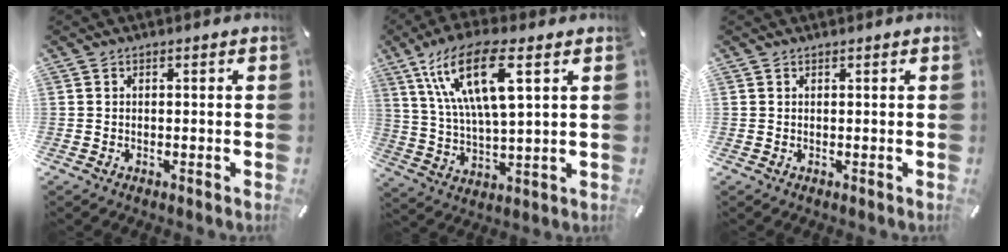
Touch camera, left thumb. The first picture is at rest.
{"total": 15.8, "force": [7.2, 5.2, 13.0], "torque": [-0.273, -0.005, 0.122]}
{"total": 0.0}